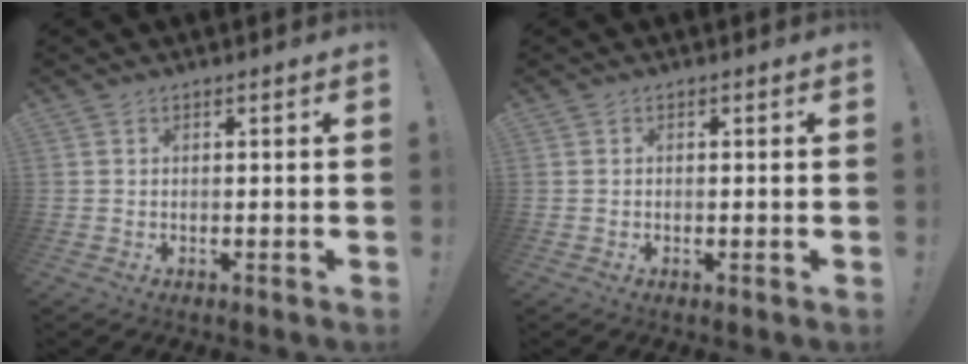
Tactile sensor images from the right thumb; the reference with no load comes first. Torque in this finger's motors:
{"motor_torque": [0.10, -0.02, -0.12, 0.08, 0.09]}